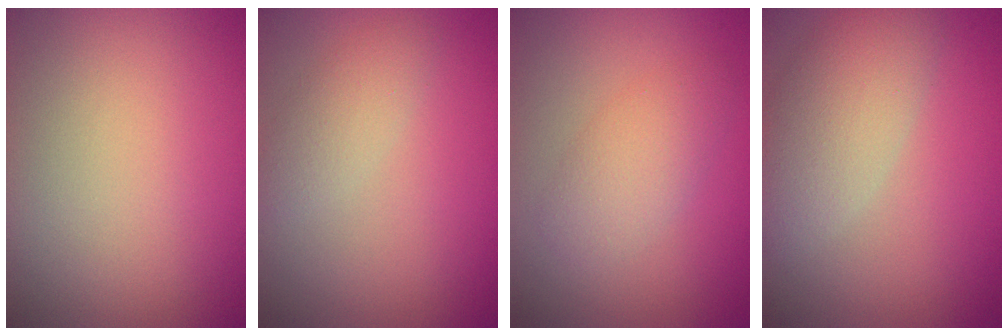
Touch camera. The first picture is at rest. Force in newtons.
{"total": 2.0, "press": 2.0, "slide": 0.1}
{"total": 2.7, "press": 2.7, "slide": 0.1}
{"total": 4.9, "press": 4.9, "slide": 0.3}